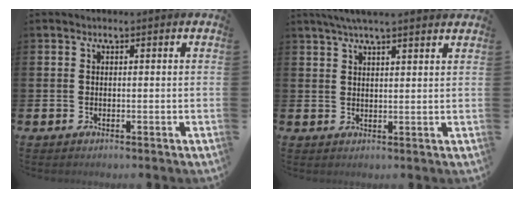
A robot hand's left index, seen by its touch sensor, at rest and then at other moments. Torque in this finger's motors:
{"motor_torque": [0.13, -0.52, 0.66, 0.21]}